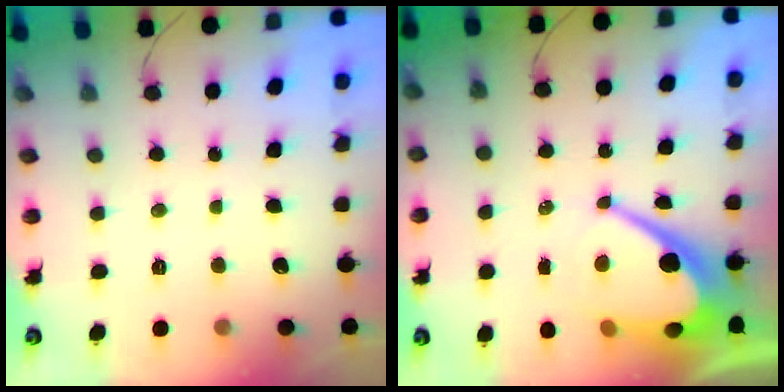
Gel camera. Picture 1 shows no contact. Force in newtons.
{"total": 13.6, "press": 13.6, "slide": 1.0}